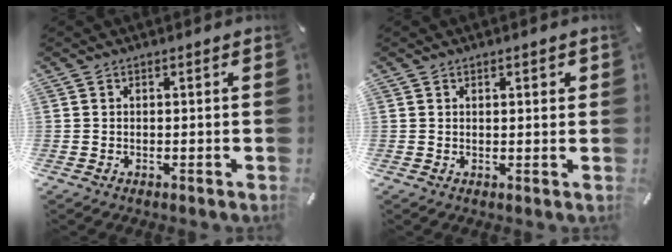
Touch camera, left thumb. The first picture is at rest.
{"total": 1.0, "force": [0.6, 0.7, 0.5], "torque": [-0.002, -0.001, 0.009]}